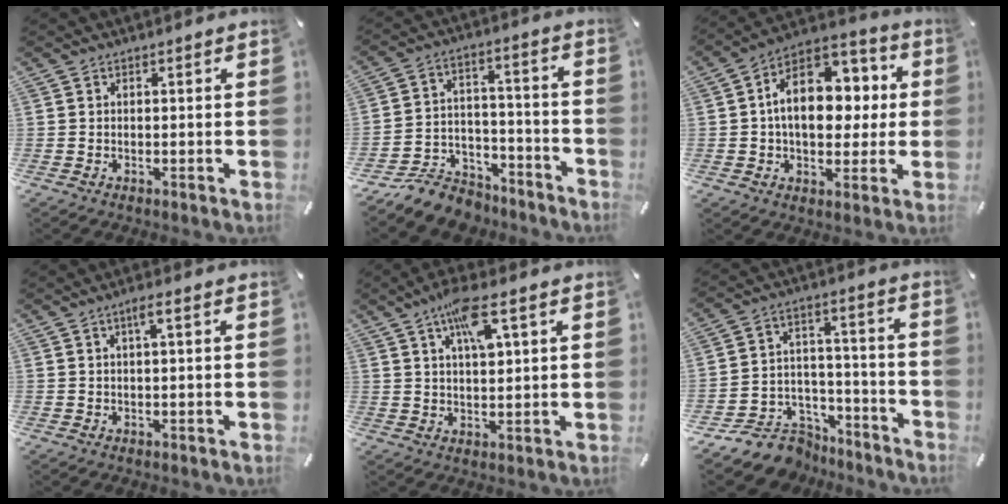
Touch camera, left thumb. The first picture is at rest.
{"total": 11.4, "force": [-9.3, 5.9, 3.1], "torque": [-0.042, 0.067, -0.170]}
{"total": 15.5, "force": [1.6, 11.1, 10.7], "torque": [-0.170, 0.000, 0.029]}
{"total": 2.5, "force": [0.6, 0.3, 2.4], "torque": [-0.046, 0.002, 0.008]}
{"total": 9.5, "force": [4.4, 3.0, 7.9], "torque": [-0.143, 0.000, 0.073]}
{"total": 11.6, "force": [-8.4, 7.6, 2.6], "torque": [-0.034, 0.059, -0.144]}